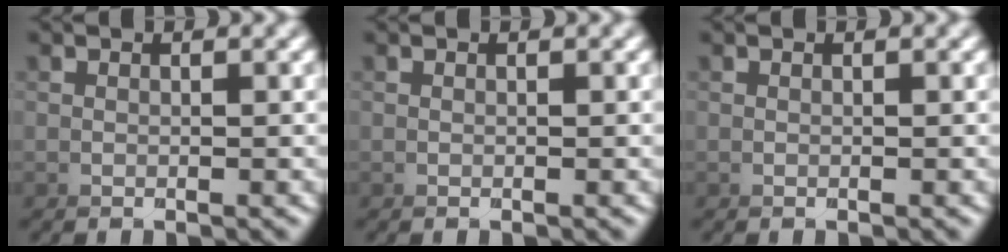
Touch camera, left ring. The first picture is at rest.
{"total": 0.0}
{"total": 0.0}